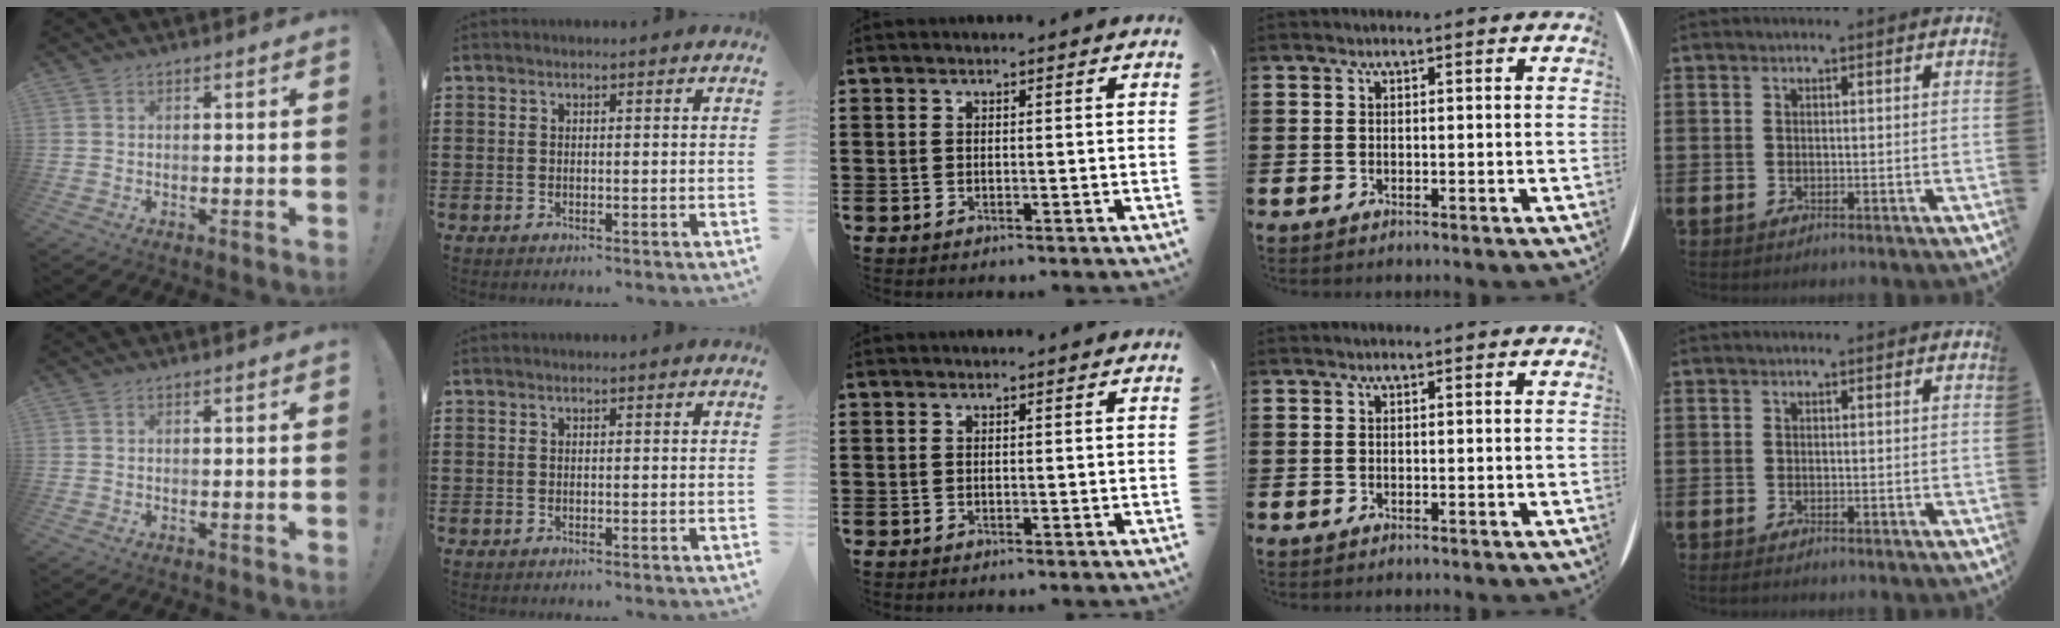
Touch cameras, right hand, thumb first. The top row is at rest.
{}